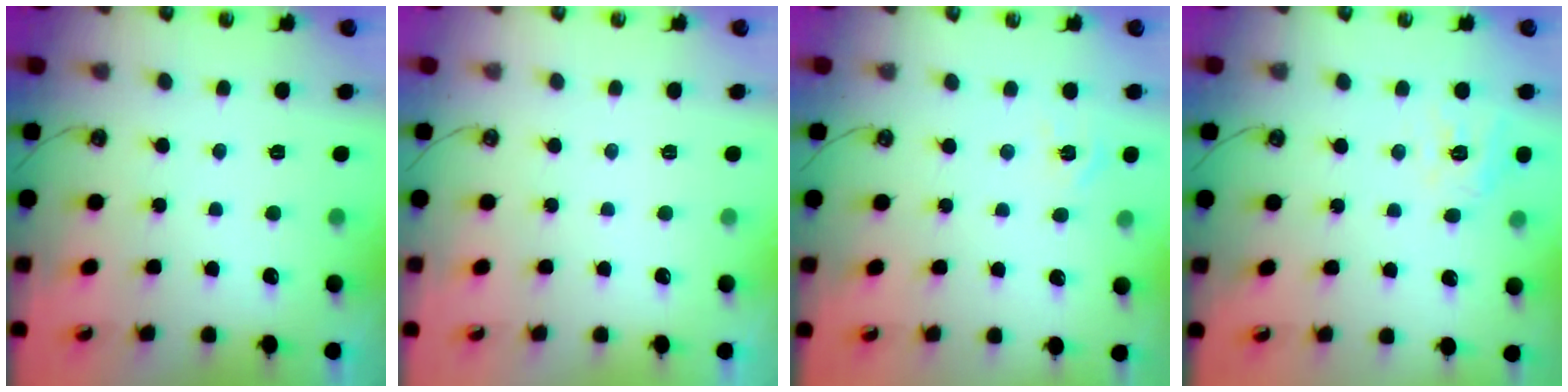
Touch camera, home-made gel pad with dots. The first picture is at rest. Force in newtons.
{"total": 0.0}
{"total": 4.2, "press": 4.2, "slide": 0.4}
{"total": 9.9, "press": 9.8, "slide": 0.9}